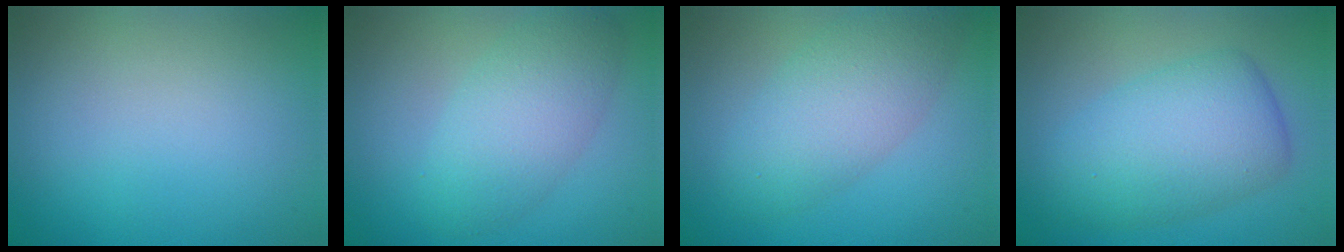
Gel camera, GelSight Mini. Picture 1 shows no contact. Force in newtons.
{"total": 4.7, "press": 4.7, "slide": 0.1}
{"total": 5.4, "press": 5.3, "slide": 0.2}
{"total": 6.9, "press": 6.9, "slide": 0.2}